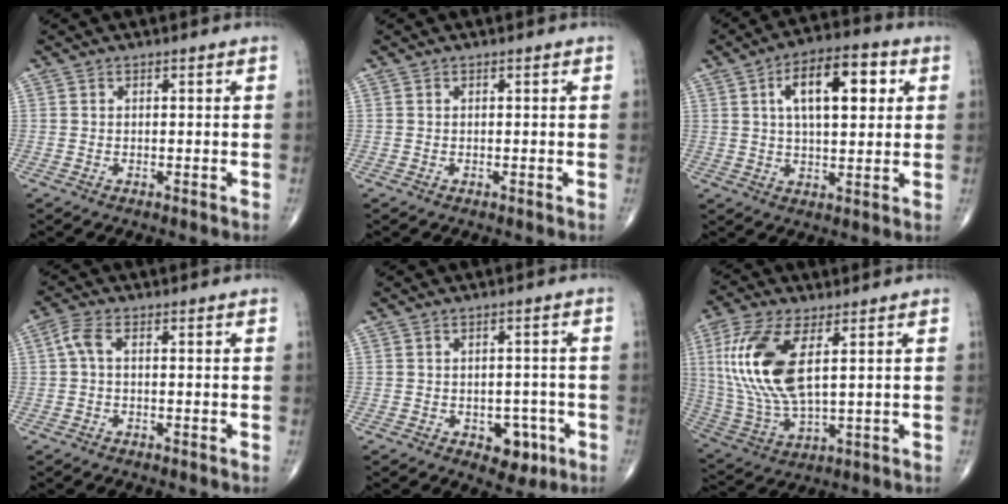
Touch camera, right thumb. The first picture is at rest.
{"total": 0.0}
{"total": 13.7, "force": [4.0, 6.2, 11.5], "torque": [-0.163, 0.008, 0.059]}
{"total": 2.9, "force": [0.1, 1.1, 2.7], "torque": [-0.068, 0.010, -0.003]}
{"total": 5.7, "force": [-2.3, 3.7, 3.7], "torque": [-0.016, 0.009, -0.024]}
{"total": 16.7, "force": [4.1, 6.9, 14.6], "torque": [-0.328, -0.013, 0.086]}